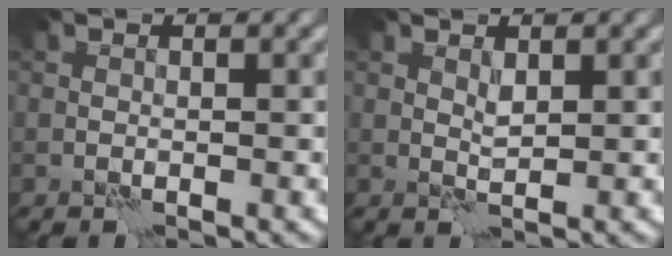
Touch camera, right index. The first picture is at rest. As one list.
[{"total": 0.9, "force": [0.8, 0.0, 0.4], "torque": [-0.011, -0.004, 0.017]}]